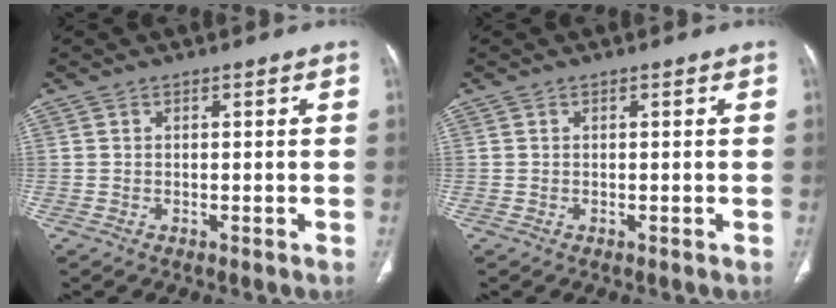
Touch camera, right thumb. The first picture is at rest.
{"total": 0.0}